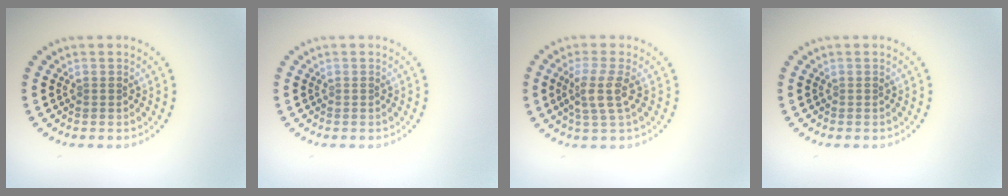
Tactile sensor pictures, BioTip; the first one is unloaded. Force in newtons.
{"total": 0.0}
{"total": 2.9, "press": 2.4, "slide": 1.7}
{"total": 0.0}